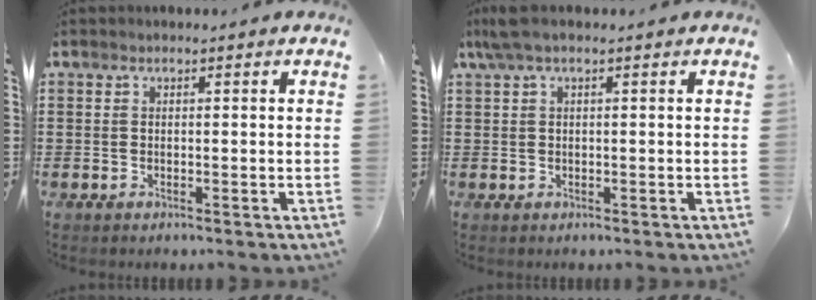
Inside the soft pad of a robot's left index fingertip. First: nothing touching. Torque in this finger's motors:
{"motor_torque": [1.05, -1.09, 0.16, 0.12]}